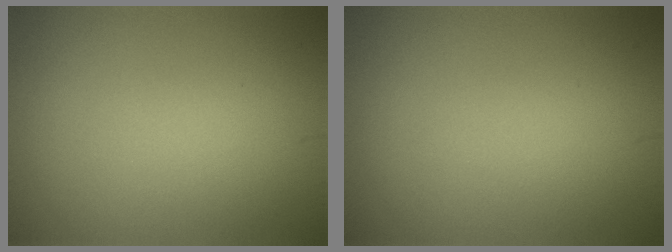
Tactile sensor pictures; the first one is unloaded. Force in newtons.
{"total": 0.0}